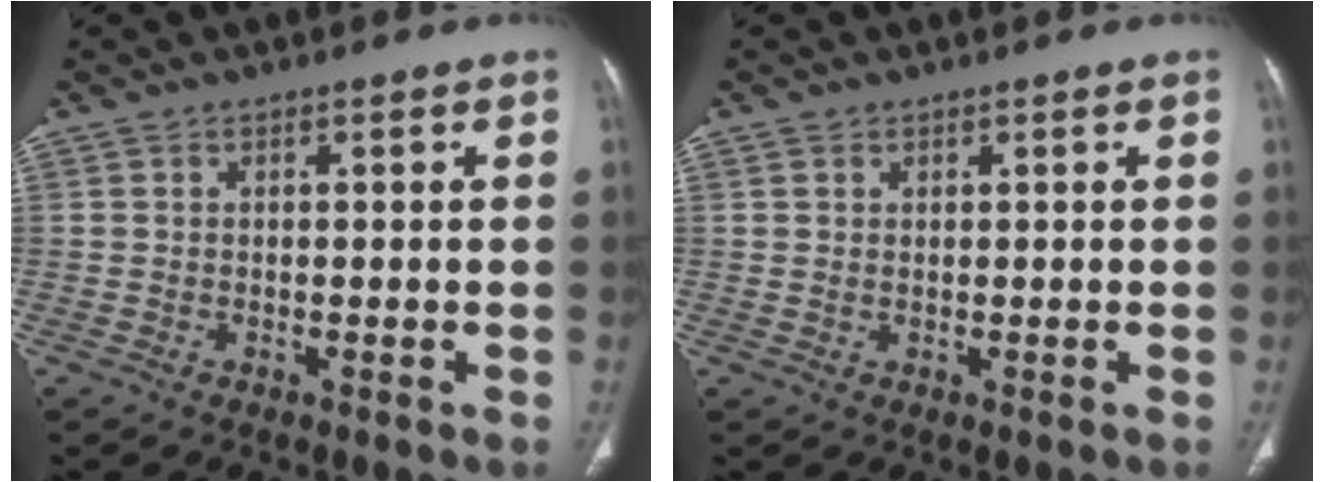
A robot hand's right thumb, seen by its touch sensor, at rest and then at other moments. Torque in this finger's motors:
{"motor_torque": [-0.08, -0.24, -0.22, -0.22, 0.05]}